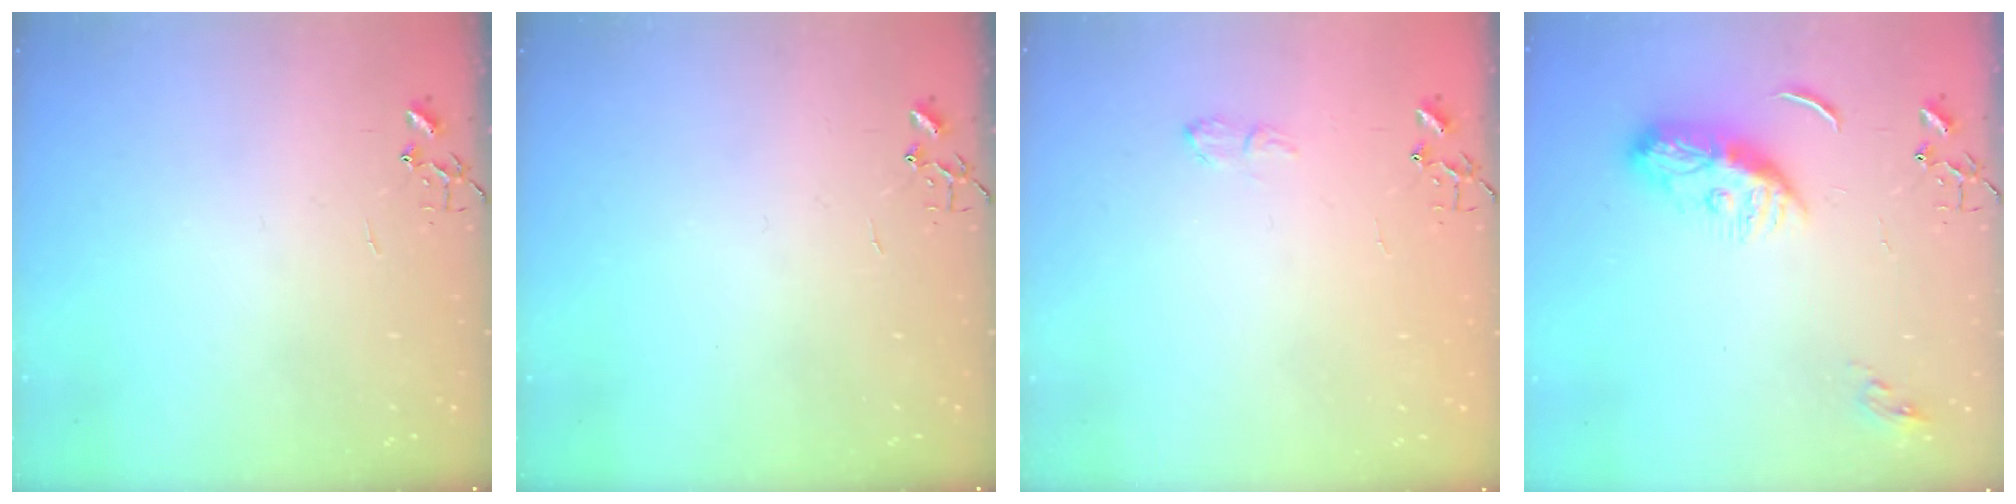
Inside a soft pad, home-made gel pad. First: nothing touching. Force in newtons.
{"total": 0.0}
{"total": 5.8, "press": 5.7, "slide": 0.7}
{"total": 10.5, "press": 10.5, "slide": 0.3}